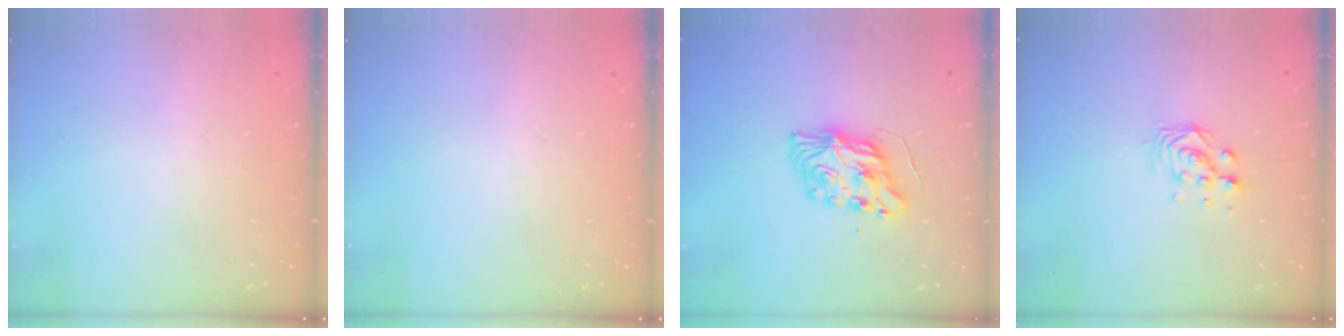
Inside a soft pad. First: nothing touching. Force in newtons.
{"total": 0.0}
{"total": 8.2, "press": 8.2, "slide": 0.6}
{"total": 5.1, "press": 5.0, "slide": 0.4}